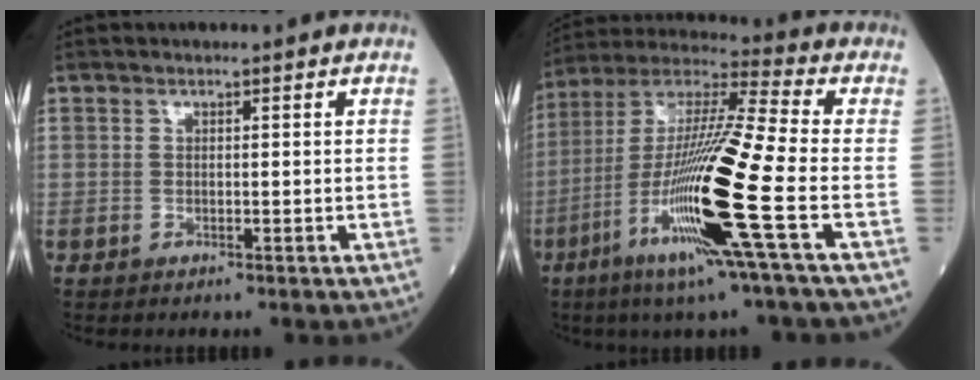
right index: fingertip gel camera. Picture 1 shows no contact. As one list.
[{"total": 20.3, "force": [-6.7, -0.8, 19.1], "torque": [-0.398, -0.035, -0.138]}]